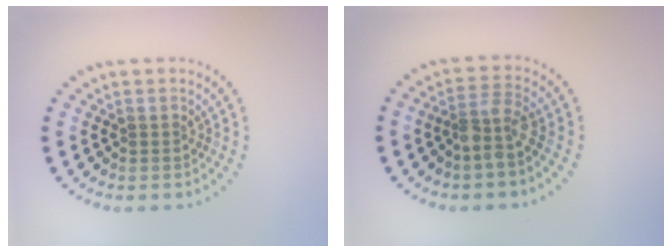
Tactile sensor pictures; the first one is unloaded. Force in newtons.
{"total": 2.5, "press": 1.9, "slide": 1.6}